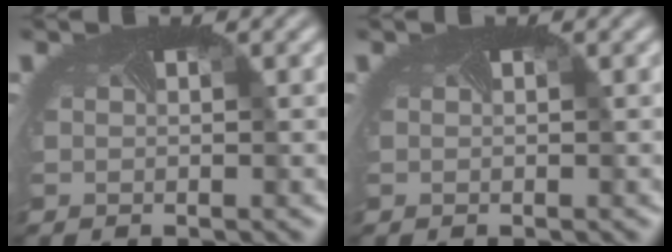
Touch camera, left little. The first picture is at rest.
{"total": 0.0}